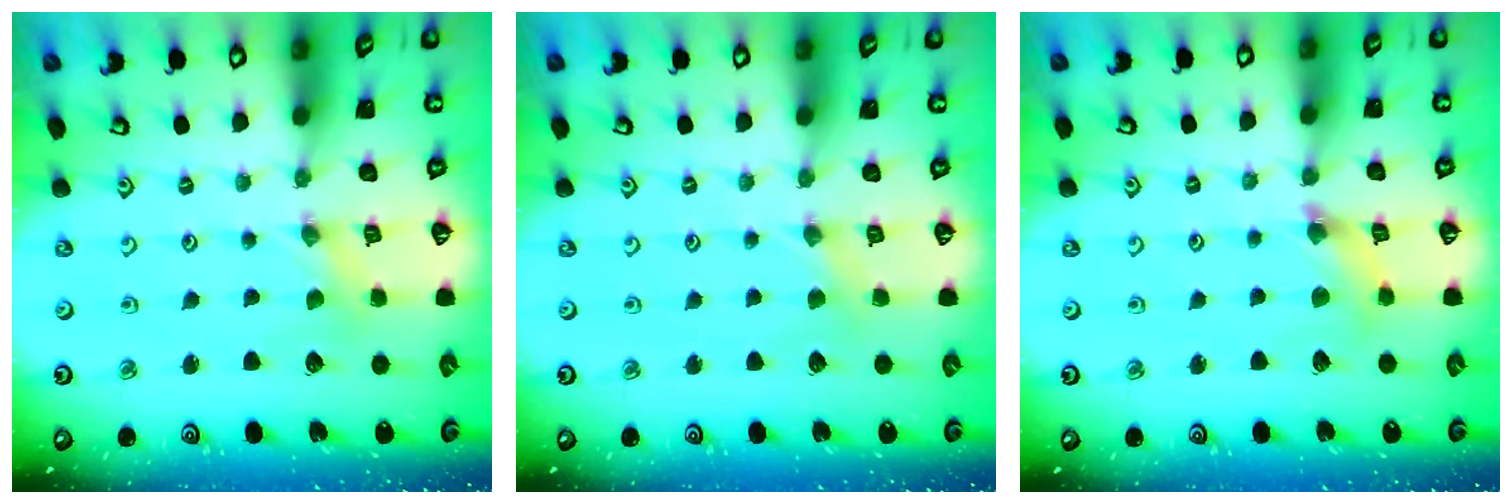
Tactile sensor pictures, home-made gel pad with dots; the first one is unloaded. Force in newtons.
{"total": 2.4, "press": 2.4, "slide": 0.4}
{"total": 4.9, "press": 4.8, "slide": 0.6}